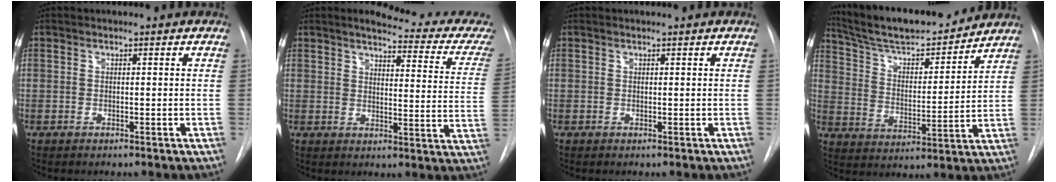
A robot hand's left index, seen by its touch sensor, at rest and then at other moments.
{"total": 16.2, "force": [14.8, 1.8, 6.3], "torque": [-0.063, -0.060, 0.153]}
{"total": 0.0}
{"total": 18.4, "force": [16.6, 3.0, 7.3], "torque": [-0.122, 0.006, 0.267]}